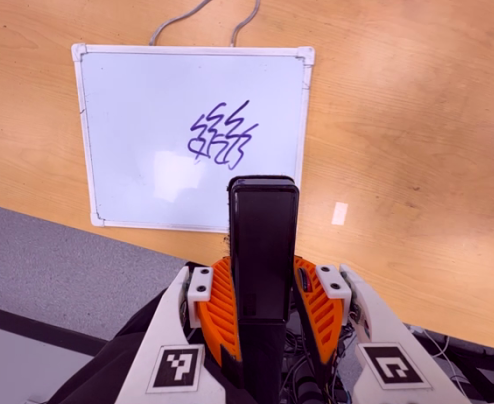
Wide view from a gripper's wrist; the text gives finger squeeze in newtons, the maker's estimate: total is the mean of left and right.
{"total": 5.2, "left": 3.4, "right": 7.0}